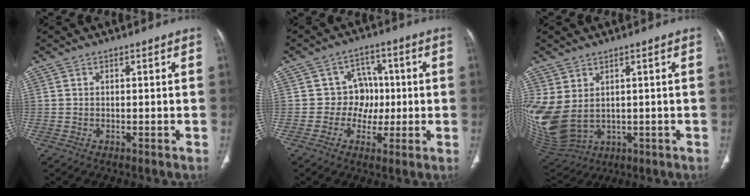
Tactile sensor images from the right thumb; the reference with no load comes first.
{"total": 6.3, "force": [-0.3, 5.9, 2.3], "torque": [0.021, 0.020, -0.014]}
{"total": 14.3, "force": [1.7, 10.4, 9.7], "torque": [-0.242, -0.013, 0.068]}